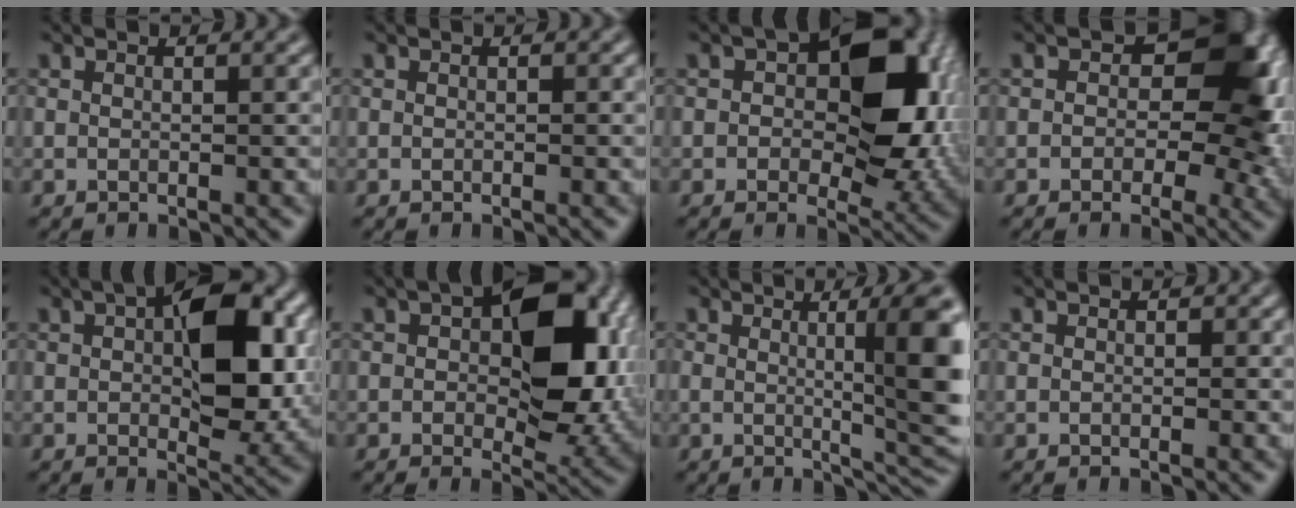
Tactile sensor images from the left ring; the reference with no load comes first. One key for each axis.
{"total": 0.0}
{"total": 12.4, "fx": 1.6, "fy": 7.4, "fz": 9.8, "tx": -0.139, "ty": 0.010, "tz": 0.031}
{"total": 10.0, "fx": 1.1, "fy": 6.5, "fz": 7.6, "tx": -0.093, "ty": 0.005, "tz": 0.019}
{"total": 8.8, "fx": 1.6, "fy": 4.0, "fz": 7.6, "tx": -0.113, "ty": 0.012, "tz": 0.027}
{"total": 11.4, "fx": 1.4, "fy": 6.3, "fz": 9.4, "tx": -0.130, "ty": 0.013, "tz": 0.025}
{"total": 7.8, "fx": 0.9, "fy": 1.8, "fz": 7.6, "tx": -0.086, "ty": 0.000, "tz": 0.022}
{"total": 0.0}